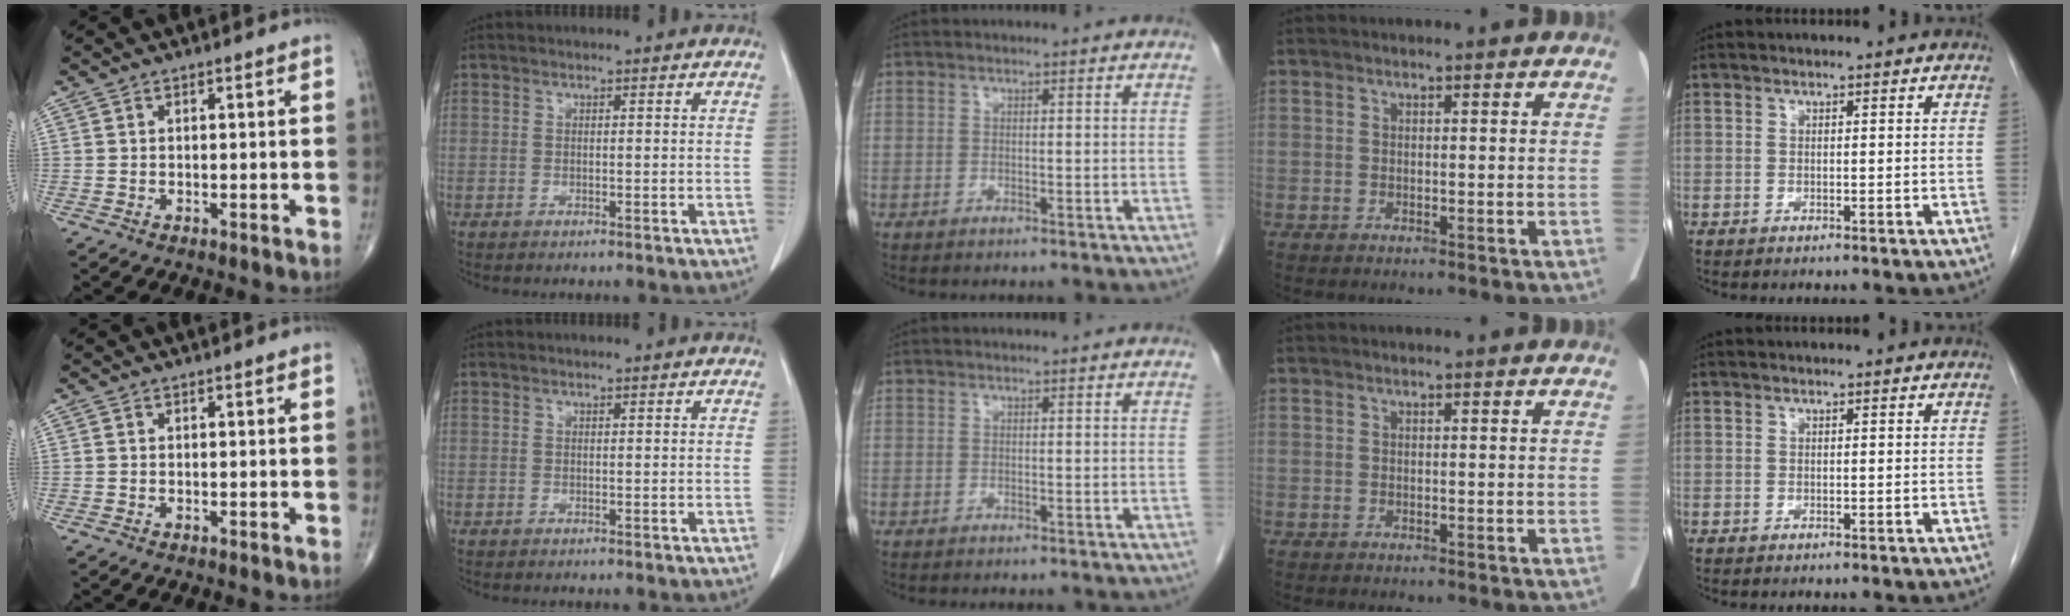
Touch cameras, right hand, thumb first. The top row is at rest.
{}